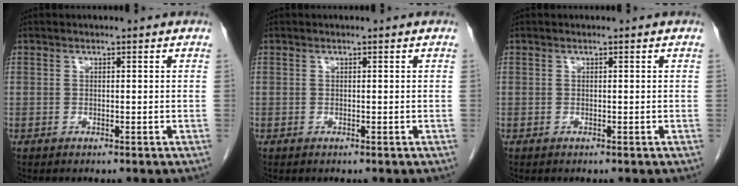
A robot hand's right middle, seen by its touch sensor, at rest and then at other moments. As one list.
[{"total": 0.0}, {"total": 0.0}]